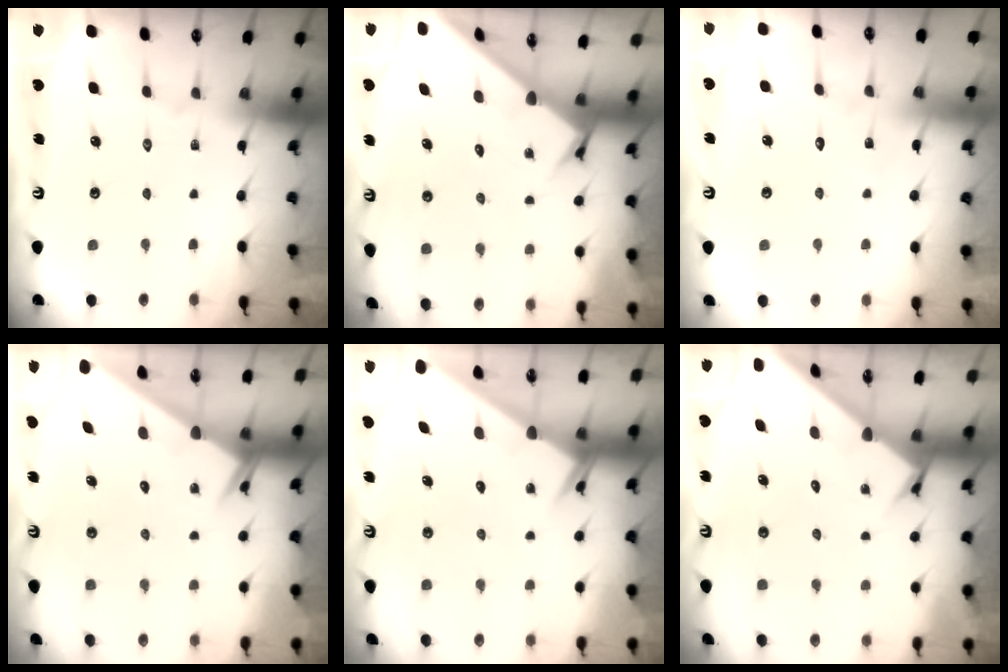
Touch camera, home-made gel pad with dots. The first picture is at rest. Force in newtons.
{"total": 2.8, "press": 2.8, "slide": 0.2}
{"total": 5.0, "press": 5.0, "slide": 0.6}
{"total": 2.5, "press": 2.5, "slide": 0.1}
{"total": 2.5, "press": 2.5, "slide": 0.1}
{"total": 2.5, "press": 2.5, "slide": 0.2}